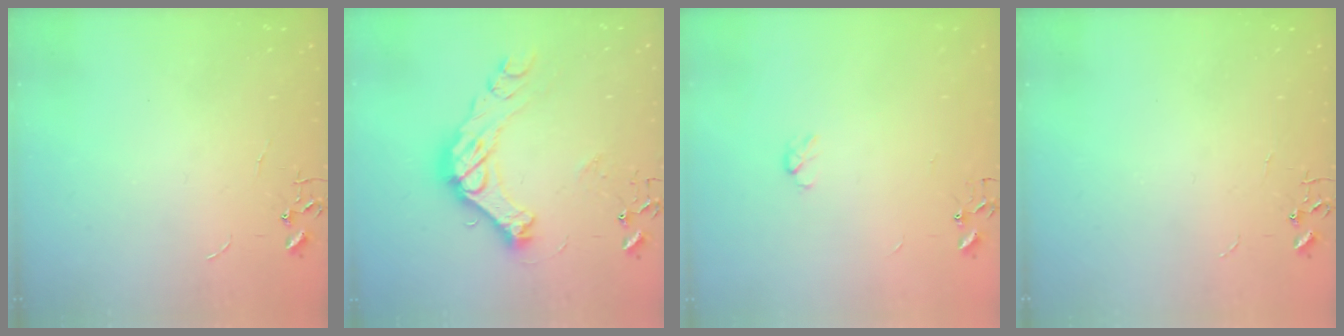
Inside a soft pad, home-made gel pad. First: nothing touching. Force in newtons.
{"total": 17.7, "press": 17.6, "slide": 1.6}
{"total": 3.3, "press": 3.3, "slide": 0.6}
{"total": 0.0}